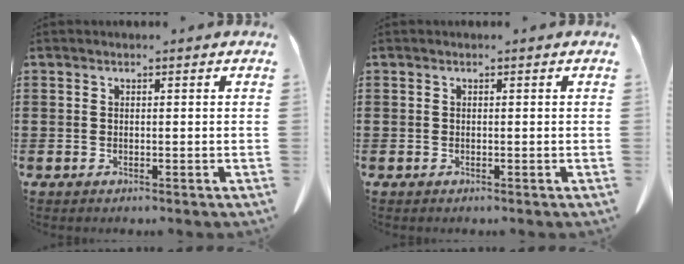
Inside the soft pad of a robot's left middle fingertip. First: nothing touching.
{"total": 0.0}